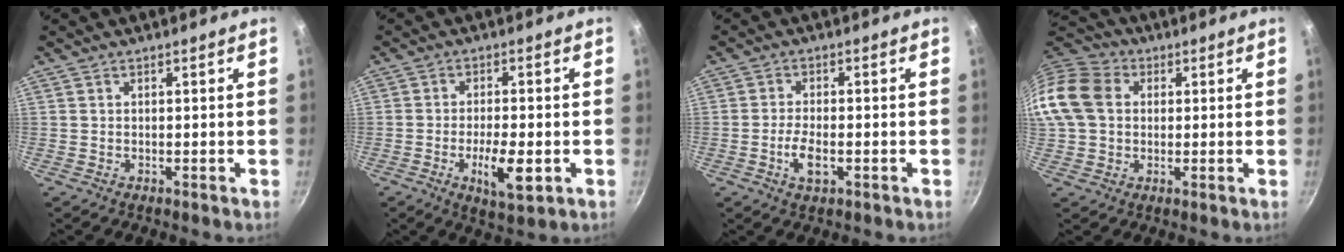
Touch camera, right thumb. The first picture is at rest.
{"total": 7.9, "force": [-2.4, 2.6, 7.0], "torque": [-0.115, 0.005, -0.035]}
{"total": 4.6, "force": [-1.4, 2.0, 3.9], "torque": [-0.078, 0.007, -0.028]}
{"total": 14.7, "force": [1.9, 11.8, 8.5], "torque": [-0.158, 0.028, 0.020]}